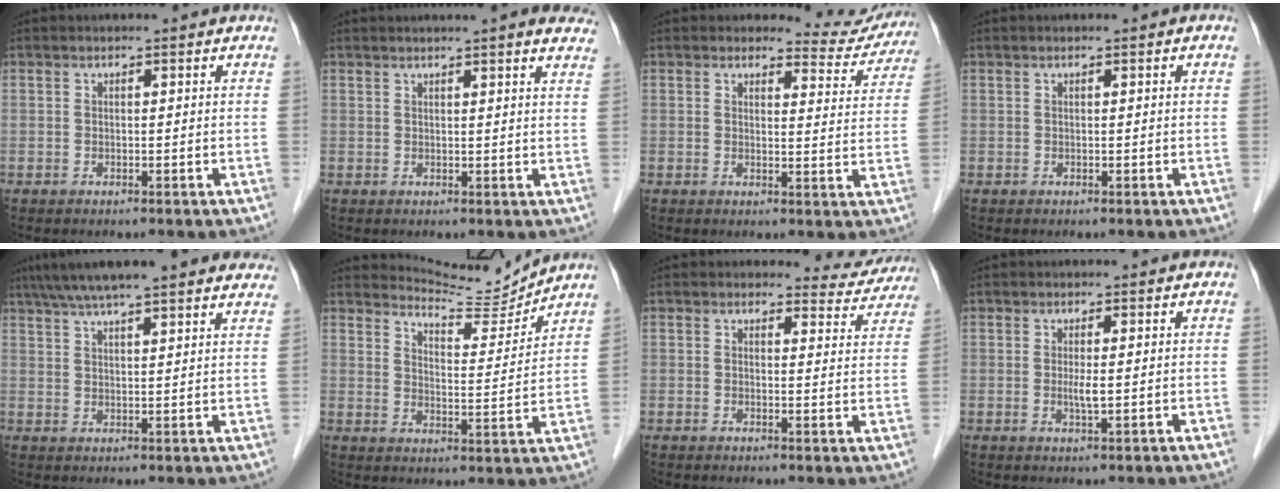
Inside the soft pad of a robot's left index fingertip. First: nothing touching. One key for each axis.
{"total": 9.0, "fx": 7.7, "fy": 0.7, "fz": 4.7, "tx": -0.052, "ty": 0.011, "tz": 0.073}
{"total": 6.4, "fx": 6.1, "fy": 1.7, "fz": -0.7, "tx": 0.019, "ty": -0.027, "tz": 0.056}
{"total": 0.0}
{"total": 19.8, "fx": 16.7, "fy": 2.8, "fz": 10.3, "tx": -0.164, "ty": 0.053, "tz": 0.223}
{"total": 7.9, "fx": 7.9, "fy": -0.2, "fz": -0.7, "tx": -0.005, "ty": -0.020, "tz": 0.122}
{"total": 4.9, "fx": 4.6, "fy": 1.6, "fz": -0.7, "tx": 0.016, "ty": -0.019, "tz": 0.034}
{"total": 1.8, "fx": 0.0, "fy": 0.1, "fz": 1.8, "tx": -0.038, "ty": -0.003, "tz": 0.003}